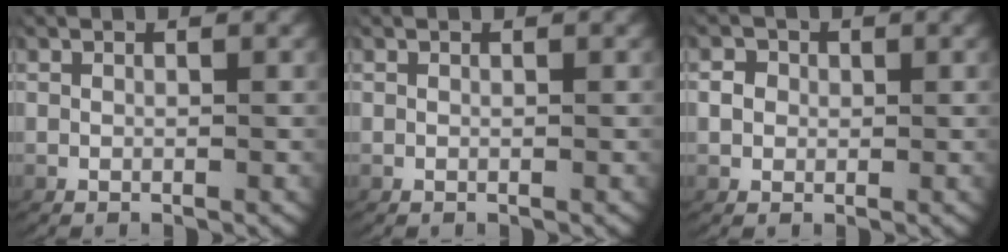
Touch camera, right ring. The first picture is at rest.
{"total": 0.0}
{"total": 1.8, "force": [0.2, 1.7, 0.5], "torque": [-0.016, -0.002, 0.004]}